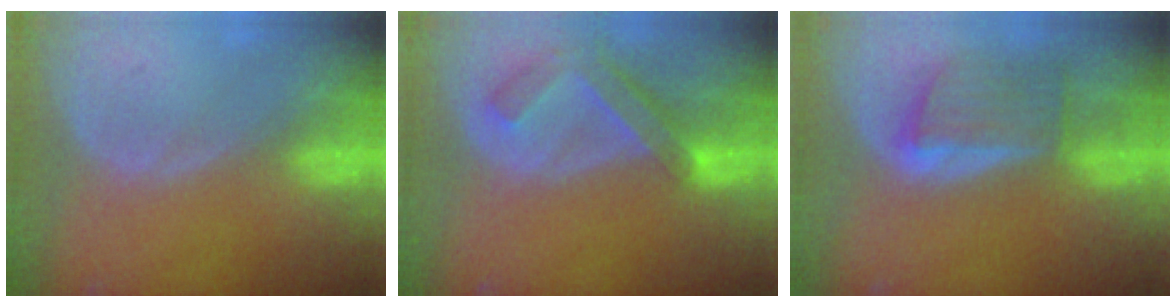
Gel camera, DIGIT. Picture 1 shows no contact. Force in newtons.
{"total": 7.0, "press": 6.1, "slide": 3.4}
{"total": 6.0, "press": 6.0, "slide": 0.7}